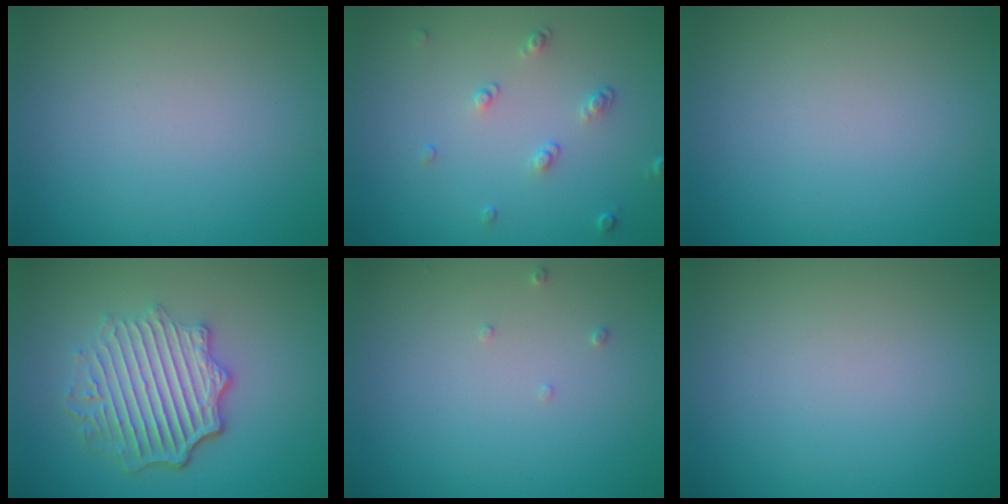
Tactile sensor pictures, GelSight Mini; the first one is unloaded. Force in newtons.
{"total": 1.5, "press": 1.0, "slide": 1.1}
{"total": 0.0}
{"total": 6.0, "press": 4.5, "slide": 4.0}
{"total": 0.7, "press": 0.7, "slide": 0.2}
{"total": 0.0}